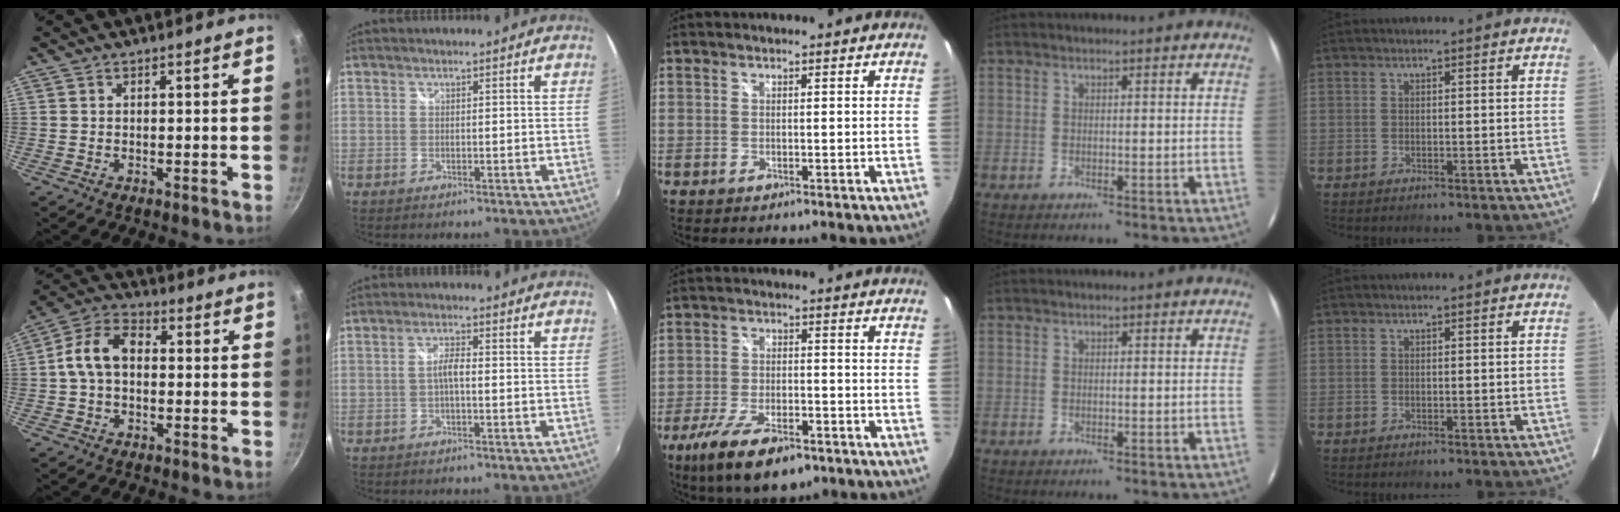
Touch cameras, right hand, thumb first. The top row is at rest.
{"thumb": {"total": 9.2, "force": [0.1, 6.3, 6.7], "torque": [-0.110, 0.030, -0.016]}, "index": {"total": 2.5, "force": [-0.5, 0.5, 2.4], "torque": [-0.048, 0.008, -0.009]}, "middle": {"total": 13.0, "force": [-8.1, 4.8, 9.0], "torque": [-0.193, -0.034, -0.140]}}